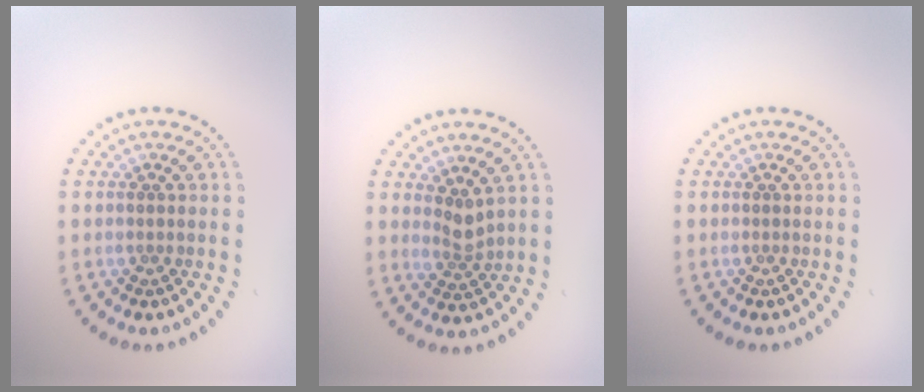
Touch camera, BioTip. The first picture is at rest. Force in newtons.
{"total": 1.9, "press": 1.4, "slide": 1.3}
{"total": 0.0}